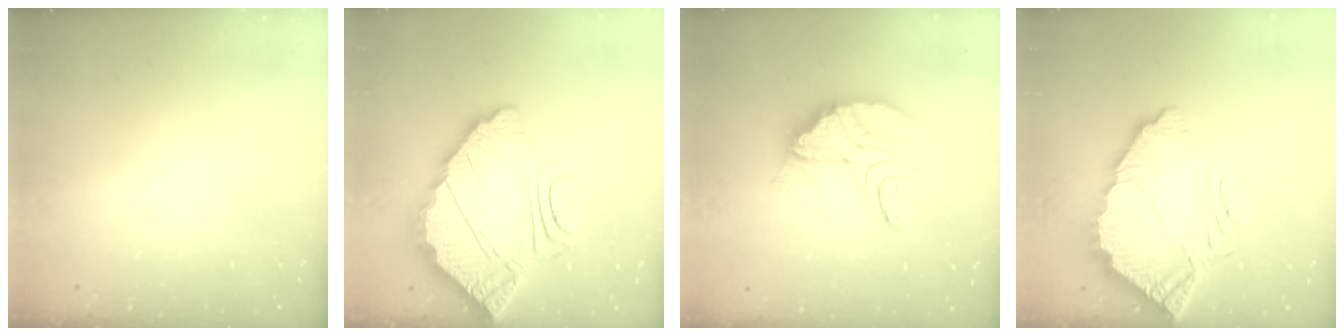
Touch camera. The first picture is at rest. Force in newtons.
{"total": 13.4, "press": 13.4, "slide": 1.0}
{"total": 13.1, "press": 13.1, "slide": 1.1}
{"total": 10.7, "press": 10.6, "slide": 0.8}